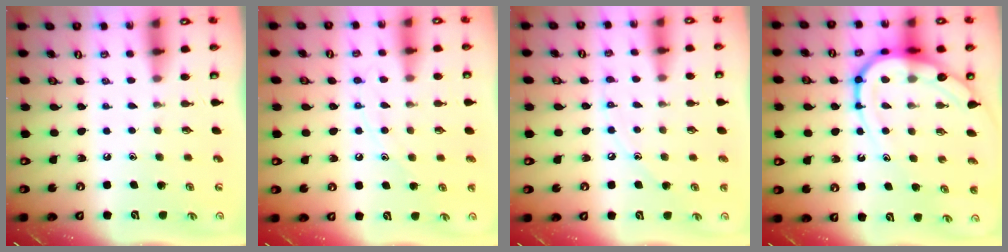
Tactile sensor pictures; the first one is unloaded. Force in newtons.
{"total": 8.9, "press": 8.9, "slide": 0.7}
{"total": 5.8, "press": 5.8, "slide": 0.3}
{"total": 14.6, "press": 14.5, "slide": 1.6}